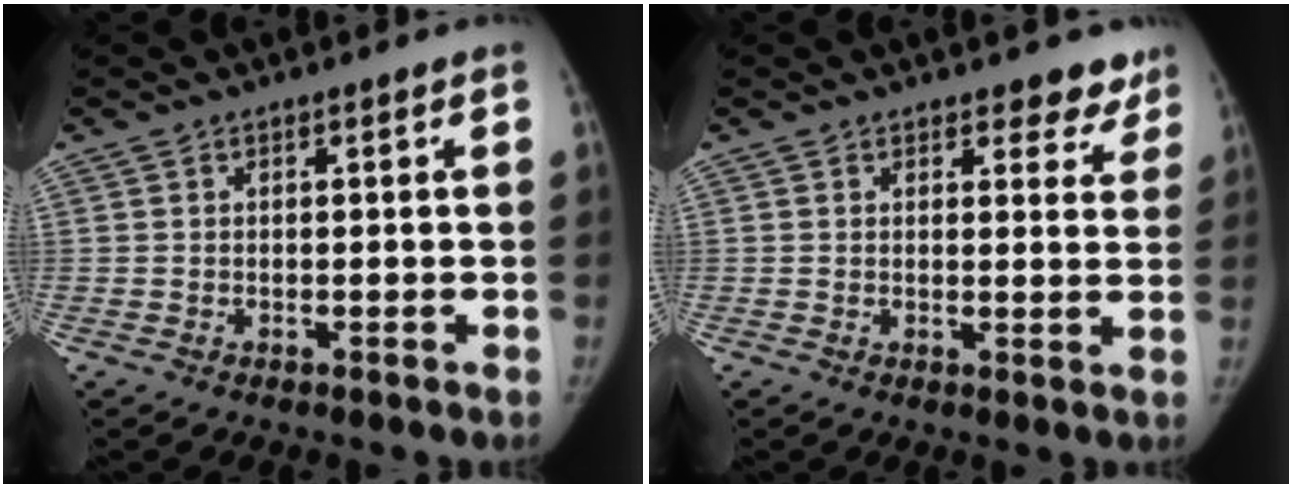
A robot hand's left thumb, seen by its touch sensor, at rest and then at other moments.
{"total": 5.0, "force": [4.2, 2.5, 1.3], "torque": [0.022, -0.024, 0.040]}